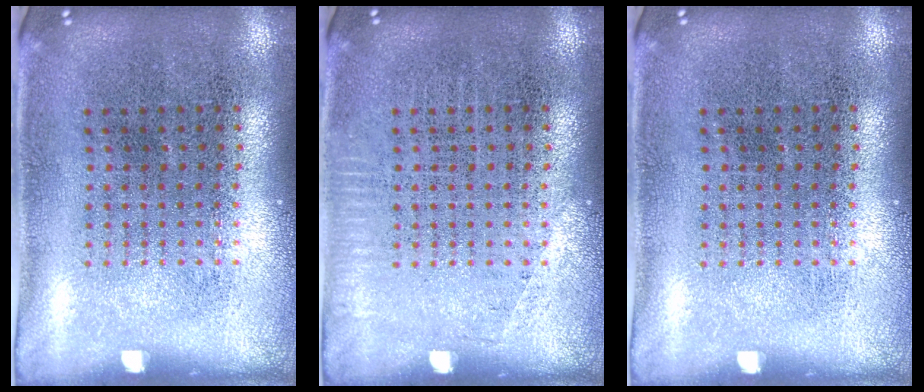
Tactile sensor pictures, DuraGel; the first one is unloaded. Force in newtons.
{"total": 0.6, "press": 0.6, "slide": 0.1}
{"total": 0.0}